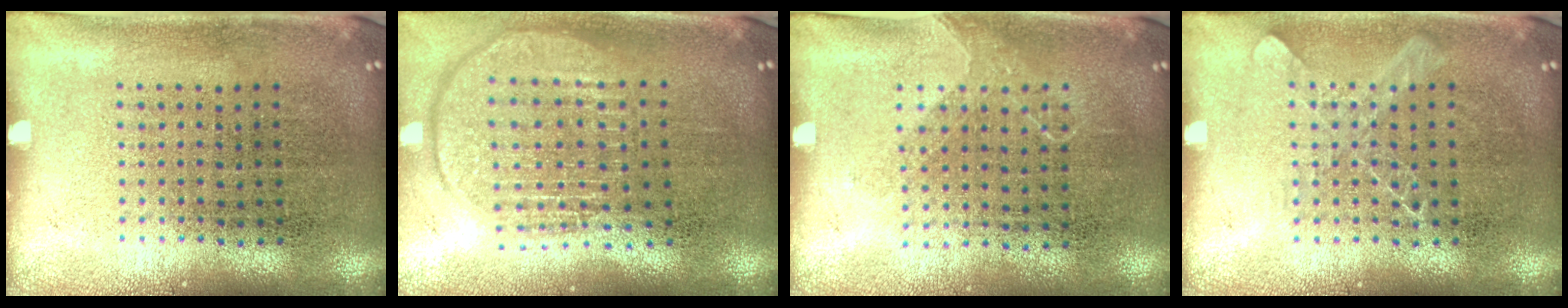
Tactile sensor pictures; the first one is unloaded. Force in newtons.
{"total": 1.8, "press": 1.5, "slide": 1.0}
{"total": 1.1, "press": 0.8, "slide": 0.7}
{"total": 1.1, "press": 1.1, "slide": 0.2}